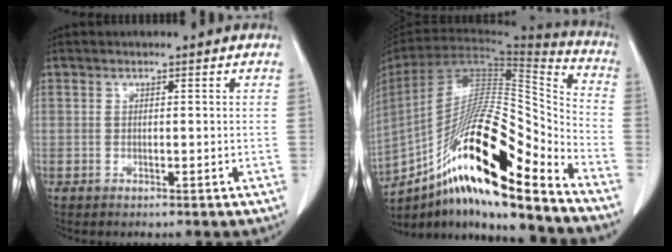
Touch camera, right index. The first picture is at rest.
{"total": 24.7, "force": [-15.5, 3.1, 18.9], "torque": [-0.329, -0.002, -0.275]}